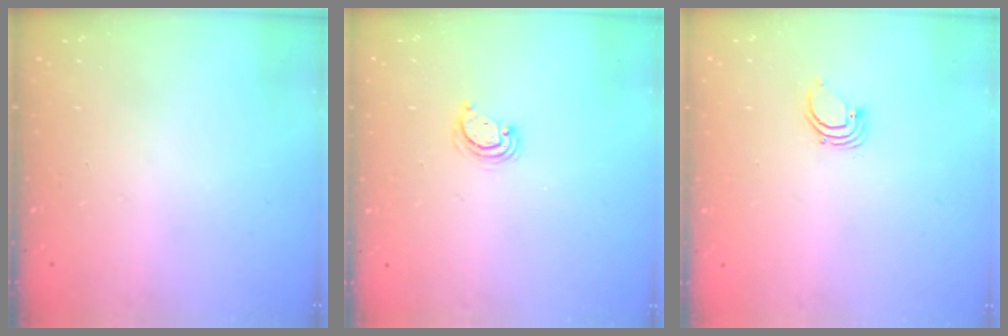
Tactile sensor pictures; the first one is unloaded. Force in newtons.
{"total": 3.2, "press": 3.2, "slide": 0.3}
{"total": 2.3, "press": 2.3, "slide": 0.1}